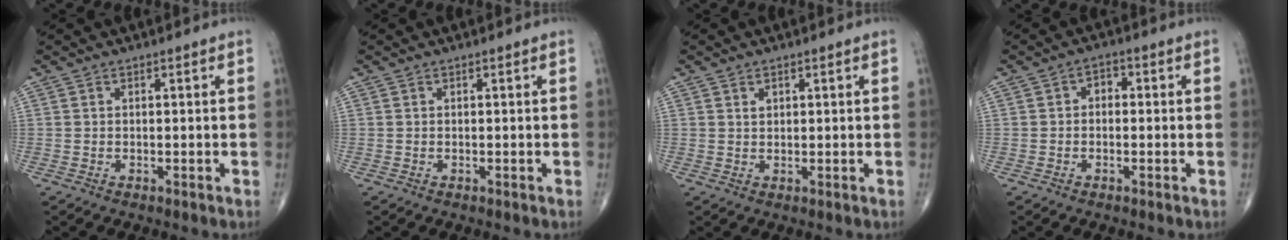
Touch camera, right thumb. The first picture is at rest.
{"total": 0.0}
{"total": 1.2, "force": [0.7, 0.8, 0.6], "torque": [-0.004, -0.003, 0.012]}
{"total": 2.6, "force": [0.0, 1.9, 1.8], "torque": [-0.011, 0.012, -0.009]}